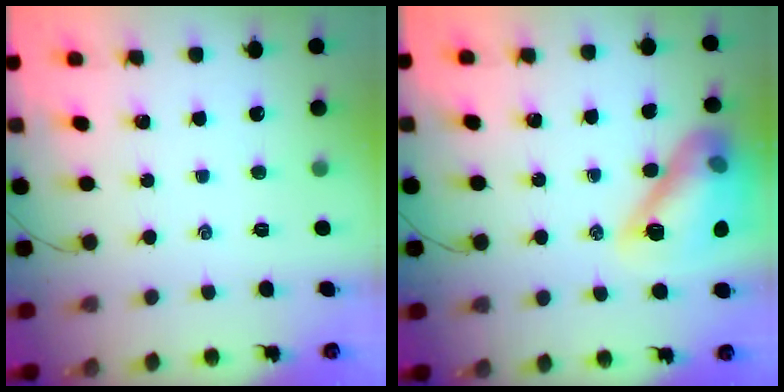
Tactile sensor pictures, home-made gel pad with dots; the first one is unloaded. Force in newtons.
{"total": 15.8, "press": 15.7, "slide": 1.7}